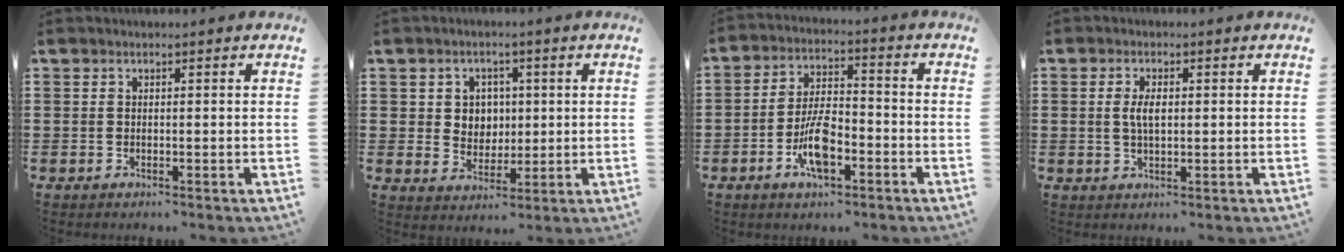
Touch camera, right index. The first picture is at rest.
{"total": 4.2, "force": [0.9, 3.9, 1.2], "torque": [-0.033, 0.011, 0.013]}
{"total": 8.2, "force": [-3.5, 3.3, 6.6], "torque": [-0.140, 0.000, -0.066]}
{"total": 3.3, "force": [0.3, 1.3, 3.0], "torque": [-0.061, 0.004, 0.003]}